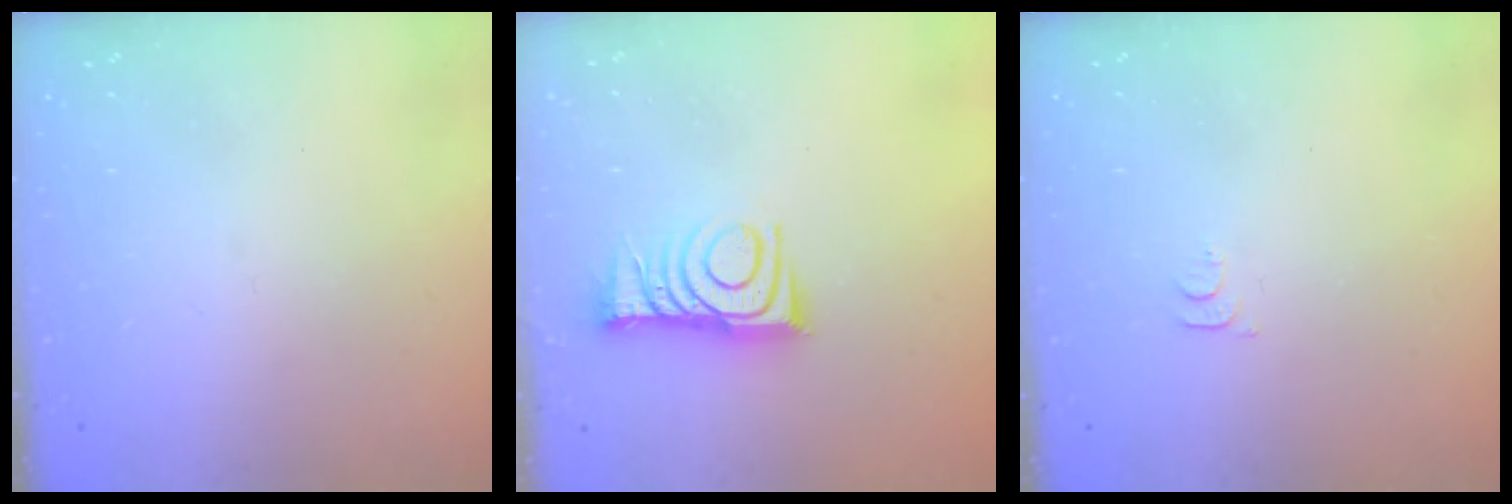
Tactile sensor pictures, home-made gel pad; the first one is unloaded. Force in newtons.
{"total": 10.6, "press": 10.6, "slide": 0.4}
{"total": 3.6, "press": 3.6, "slide": 0.4}